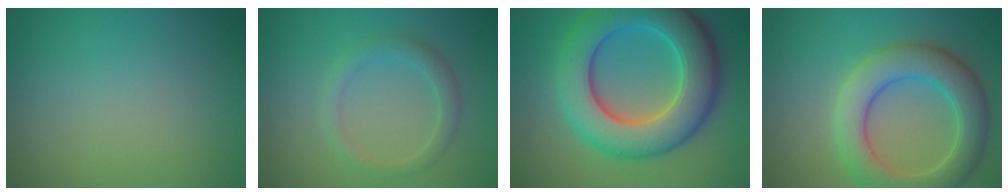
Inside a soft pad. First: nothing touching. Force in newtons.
{"total": 2.0, "press": 2.0, "slide": 0.3}
{"total": 10.4, "press": 10.4, "slide": 0.2}
{"total": 6.6, "press": 6.6, "slide": 0.4}